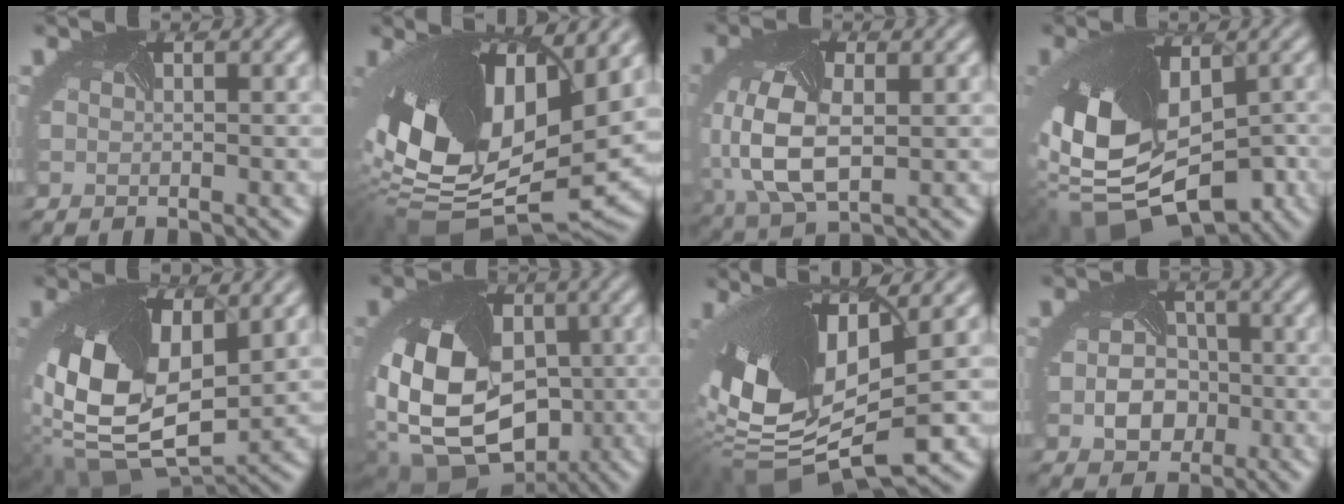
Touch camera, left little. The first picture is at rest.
{"total": 17.6, "force": [1.5, 10.2, 14.2], "torque": [-0.294, -0.045, 0.048]}
{"total": 7.1, "force": [-0.6, 4.5, 5.5], "torque": [-0.148, -0.009, -0.007]}
{"total": 13.6, "force": [-3.1, 8.0, 10.5], "torque": [-0.238, -0.034, -0.032]}
{"total": 15.2, "force": [1.8, 9.5, 11.8], "torque": [-0.251, -0.035, 0.050]}
{"total": 15.1, "force": [-2.1, 11.5, 9.5], "torque": [-0.194, -0.026, -0.029]}
{"total": 14.7, "force": [0.4, 7.3, 12.8], "torque": [-0.279, -0.020, 0.021]}
{"total": 4.0, "force": [-0.9, 3.5, 1.8], "torque": [-0.042, -0.008, -0.015]}